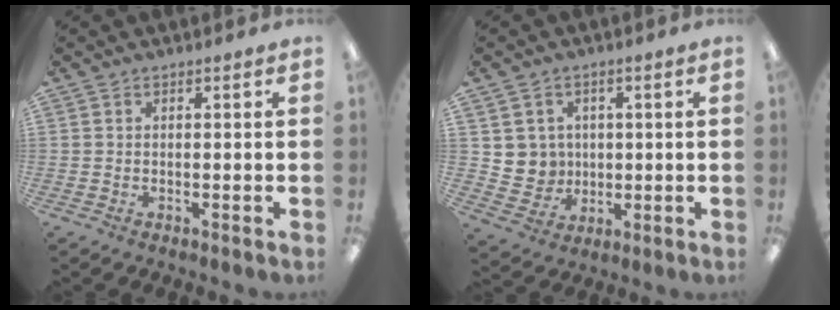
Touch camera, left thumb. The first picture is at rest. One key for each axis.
{"total": 5.7, "fx": 2.0, "fy": 5.4, "fz": -0.3, "tx": -0.013, "ty": -0.004, "tz": 0.042}